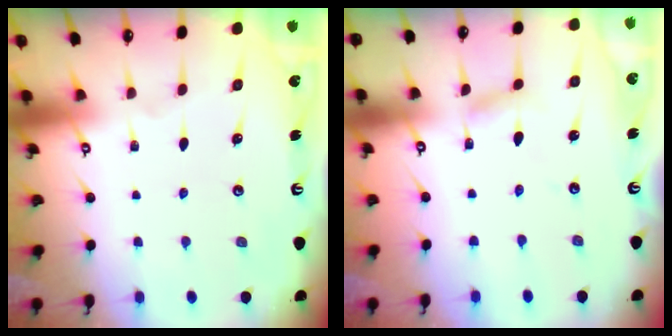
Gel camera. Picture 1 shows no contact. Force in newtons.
{"total": 2.8, "press": 2.8, "slide": 0.1}